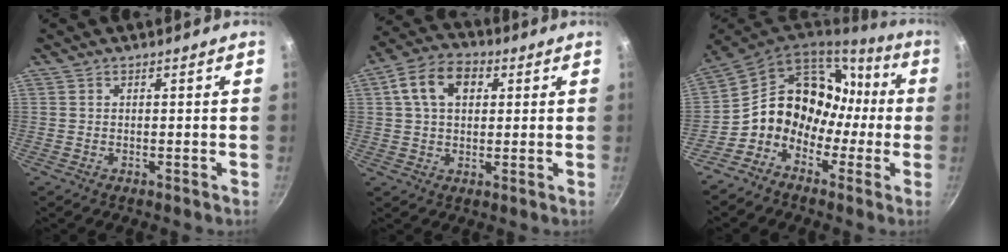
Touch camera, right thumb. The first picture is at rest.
{"total": 10.2, "force": [2.8, 7.0, 6.8], "torque": [-0.102, 0.015, 0.036]}
{"total": 15.8, "force": [-2.4, 13.1, 8.4], "torque": [-0.078, 0.062, -0.056]}